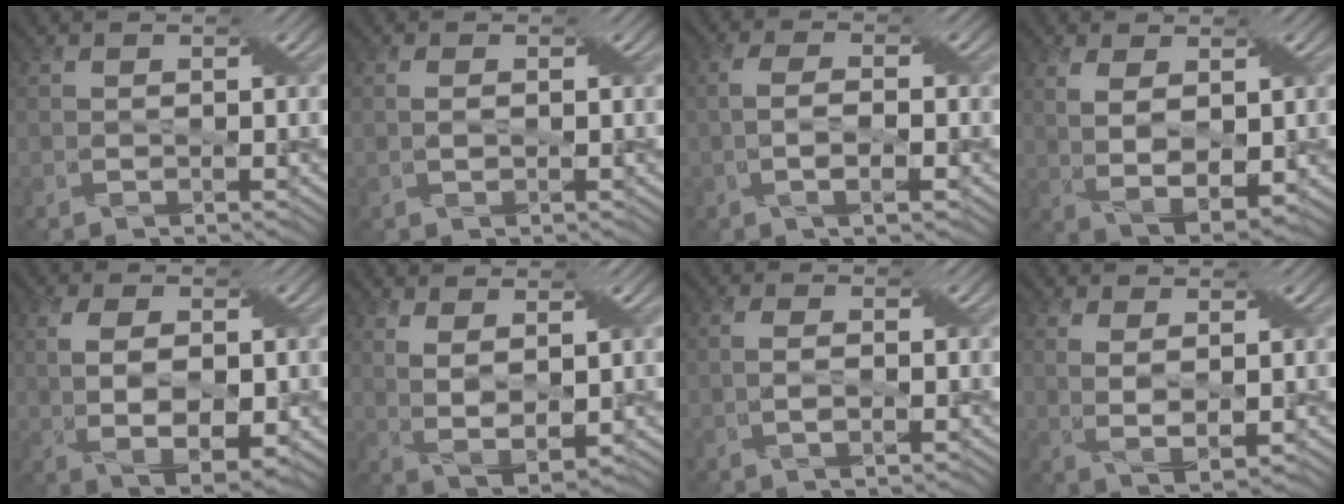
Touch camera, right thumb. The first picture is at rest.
{"total": 0.6, "force": [0.5, 0.2, 0.2], "torque": [-0.007, 0.000, 0.009]}
{"total": 2.7, "force": [-0.6, 0.5, 2.6], "torque": [-0.062, 0.003, -0.017]}
{"total": 5.0, "force": [1.3, 2.3, 4.3], "torque": [-0.098, -0.004, 0.027]}
{"total": 6.9, "force": [-0.1, 3.6, 5.9], "torque": [-0.110, -0.003, 0.006]}
{"total": 3.6, "force": [2.0, 0.8, 2.8], "torque": [-0.070, -0.004, 0.037]}
{"total": 0.9, "force": [0.1, 0.1, 0.9], "torque": [-0.025, 0.001, -0.003]}
{"total": 2.6, "force": [1.1, 0.5, 2.3], "torque": [-0.059, -0.001, 0.021]}